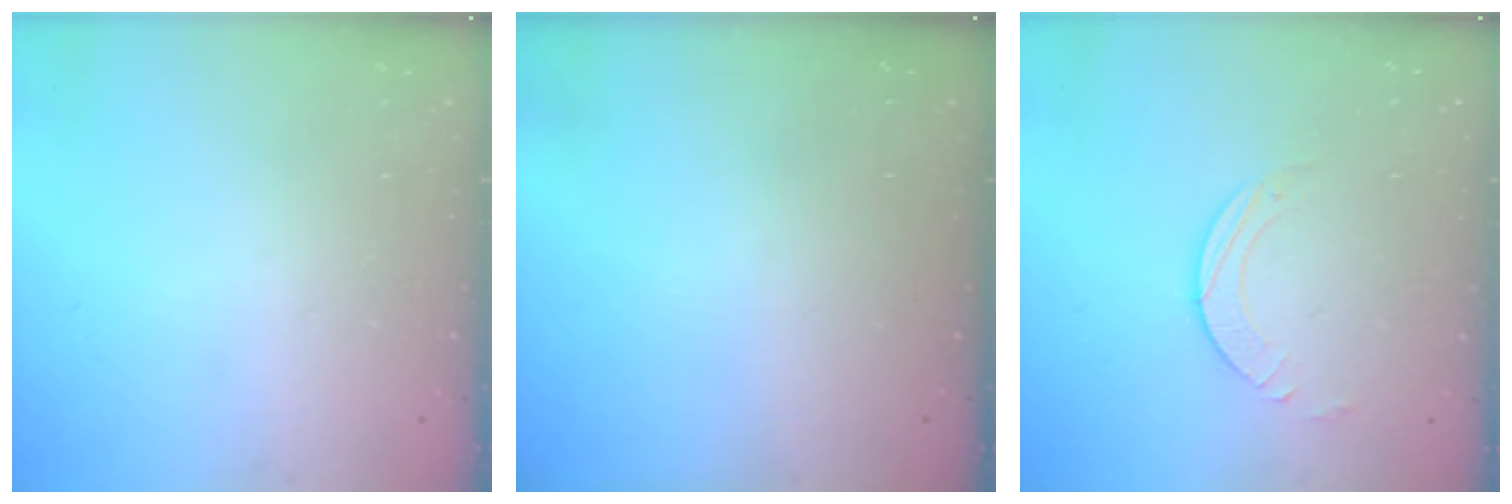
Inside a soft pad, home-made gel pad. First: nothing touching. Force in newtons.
{"total": 0.0}
{"total": 2.7, "press": 2.7, "slide": 0.2}